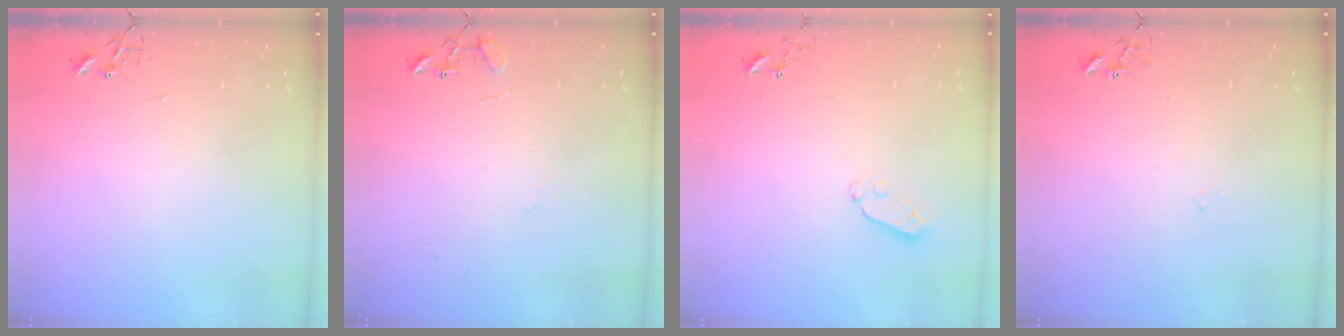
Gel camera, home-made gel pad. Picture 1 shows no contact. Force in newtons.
{"total": 8.7, "press": 8.7, "slide": 0.8}
{"total": 5.0, "press": 5.0, "slide": 0.4}
{"total": 6.8, "press": 6.8, "slide": 0.5}